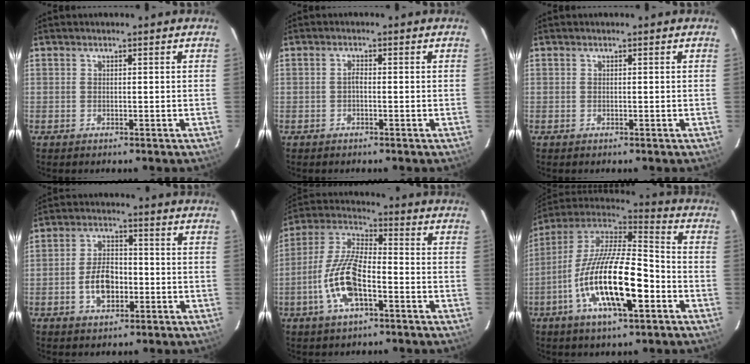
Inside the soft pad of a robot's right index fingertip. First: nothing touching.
{"total": 0.9, "force": [-0.5, 0.4, 0.7], "torque": [-0.012, 0.006, -0.010]}
{"total": 0.0}
{"total": 7.5, "force": [-2.3, 4.6, 5.5], "torque": [-0.107, 0.013, -0.033]}
{"total": 13.0, "force": [-4.7, 4.9, 11.1], "torque": [-0.239, 0.000, -0.091]}
{"total": 21.5, "force": [-7.4, 6.8, 19.0], "torque": [-0.357, -0.019, -0.141]}